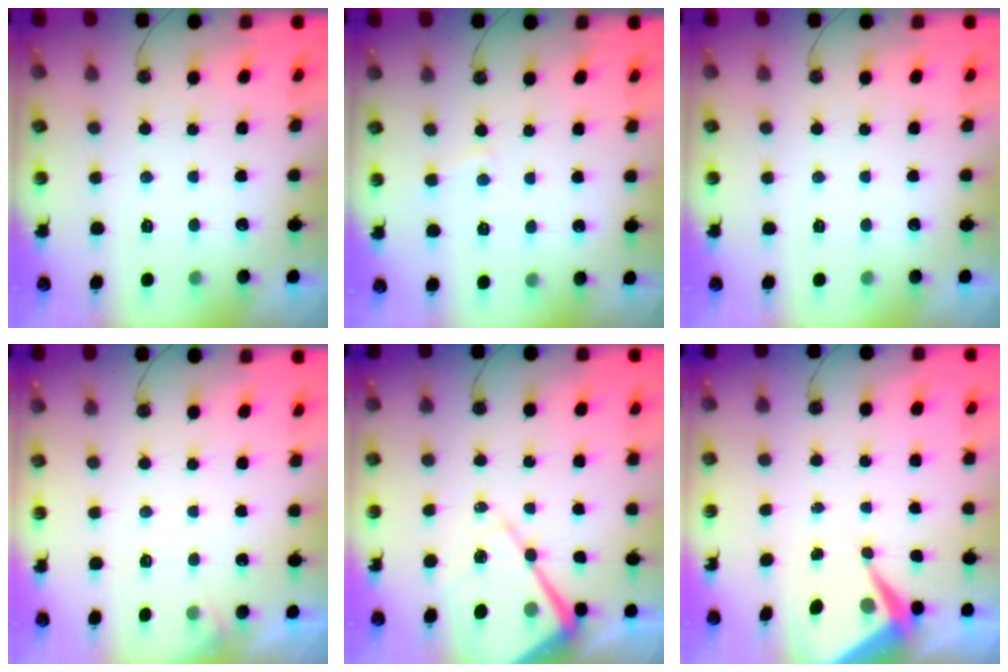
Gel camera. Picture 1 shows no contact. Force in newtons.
{"total": 4.2, "press": 4.2, "slide": 0.5}
{"total": 0.0}
{"total": 5.5, "press": 5.5, "slide": 0.7}
{"total": 13.4, "press": 13.4, "slide": 1.5}
{"total": 6.6, "press": 6.6, "slide": 0.3}